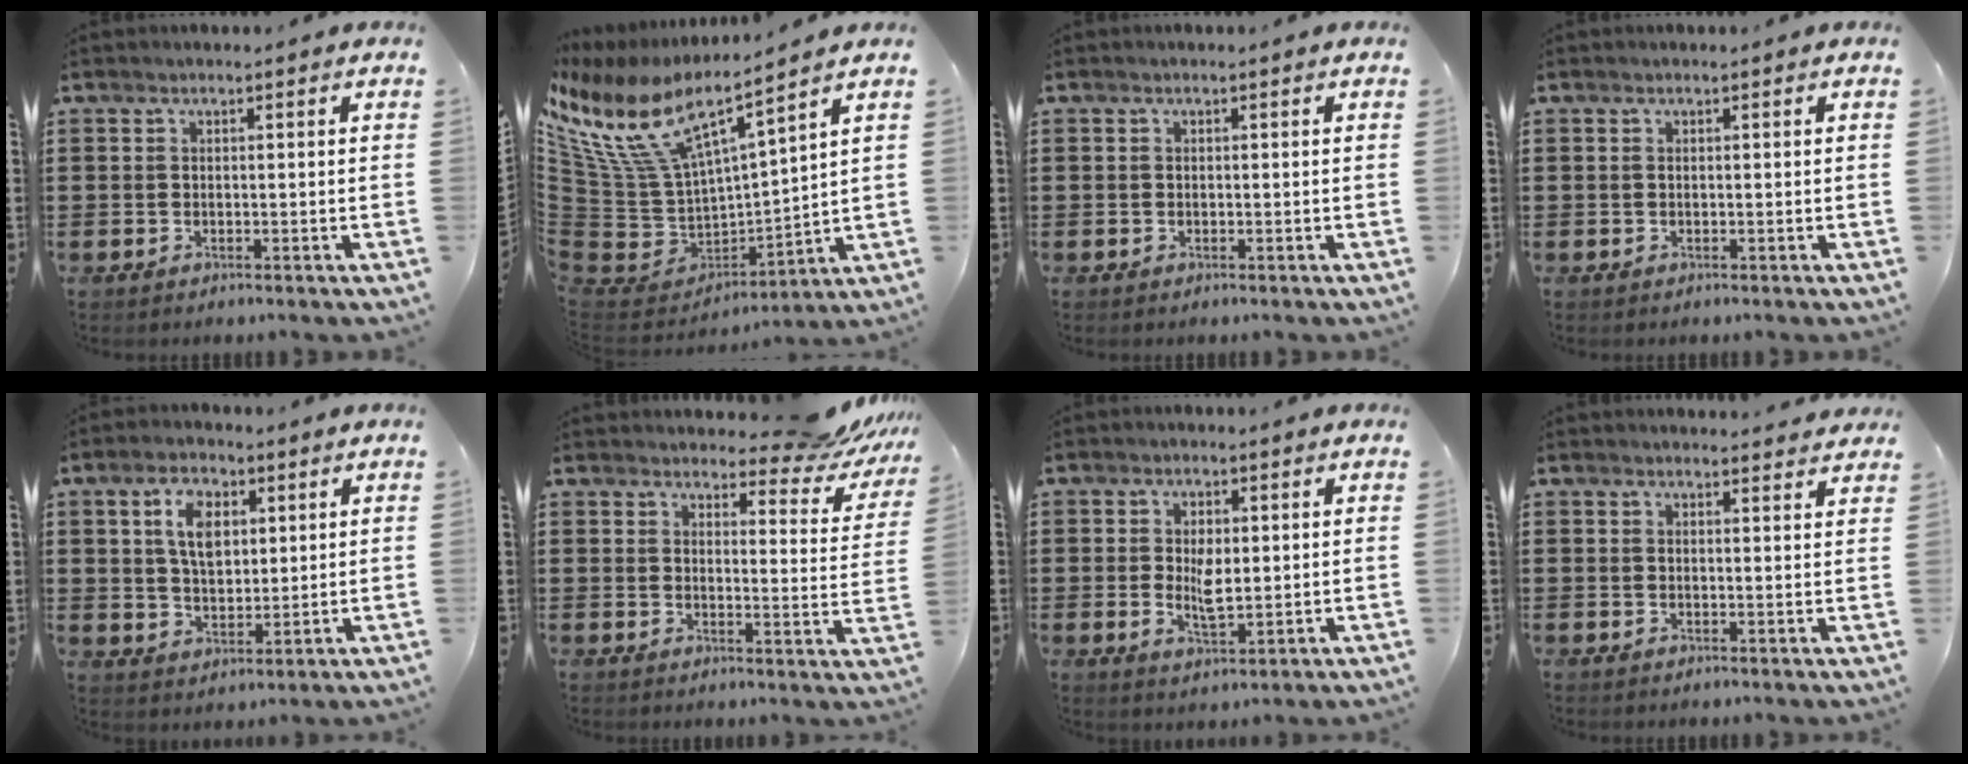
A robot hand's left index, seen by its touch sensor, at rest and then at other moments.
{"total": 11.7, "force": [7.7, 4.5, 7.5], "torque": [-0.201, -0.058, 0.132]}
{"total": 0.0}
{"total": 0.0}
{"total": 6.8, "force": [2.7, 4.0, 4.8], "torque": [-0.093, 0.008, 0.044]}
{"total": 6.9, "force": [6.4, 1.1, 2.5], "torque": [-0.043, -0.041, 0.110]}
{"total": 4.5, "force": [0.3, 2.1, 4.0], "torque": [-0.070, 0.002, 0.003]}
{"total": 2.2, "force": [2.2, 0.1, 0.2], "torque": [-0.002, -0.007, 0.040]}